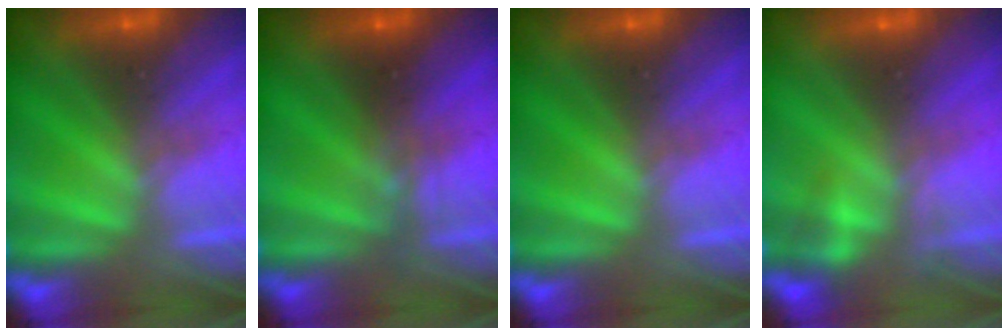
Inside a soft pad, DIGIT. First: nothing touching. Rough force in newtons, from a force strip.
{"total": 2.3}
{"total": 0.0}
{"total": 2.3}